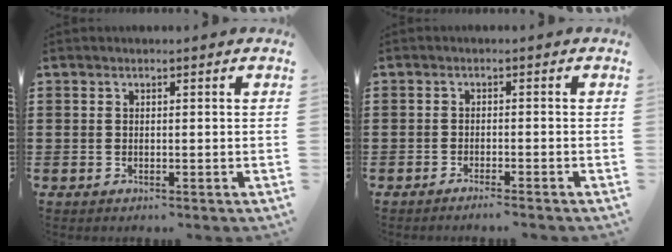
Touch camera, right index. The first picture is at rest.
{"total": 1.5, "force": [-1.3, -0.4, 0.4], "torque": [-0.008, -0.002, -0.025]}